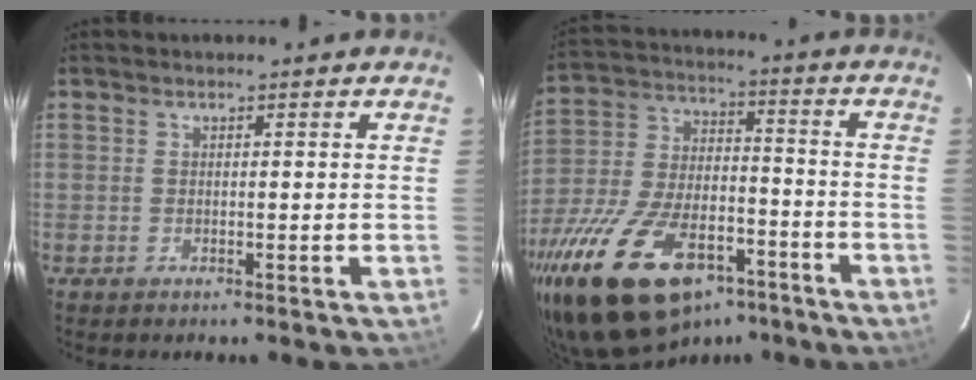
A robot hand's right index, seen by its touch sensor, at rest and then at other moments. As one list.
[{"total": 27.4, "force": [-17.1, 13.5, 16.5], "torque": [-0.335, -0.012, -0.271]}]